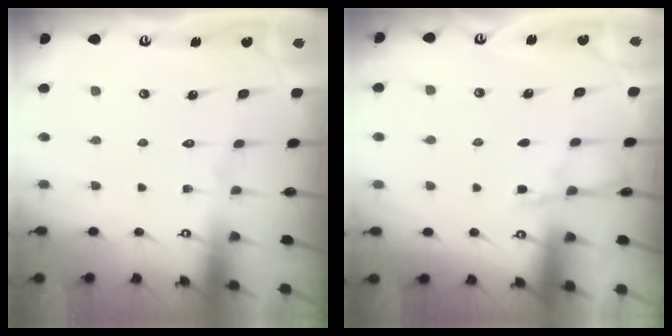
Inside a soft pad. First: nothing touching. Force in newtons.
{"total": 3.6, "press": 3.5, "slide": 0.4}